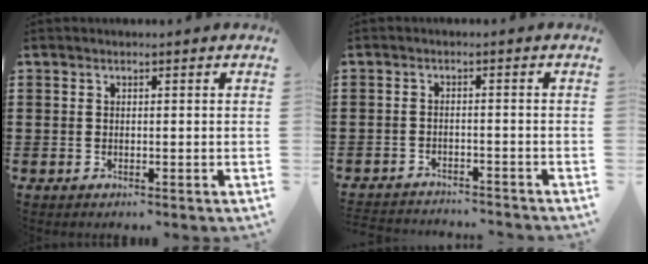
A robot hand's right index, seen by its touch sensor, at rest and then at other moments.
{"total": 2.3, "force": [-2.3, 0.1, -0.1], "torque": [-0.004, 0.000, -0.050]}